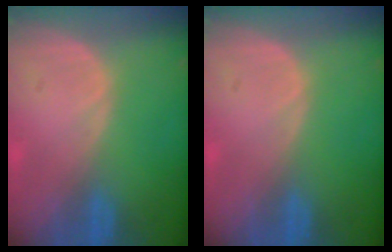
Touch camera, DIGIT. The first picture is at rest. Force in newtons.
{"total": 0.0}